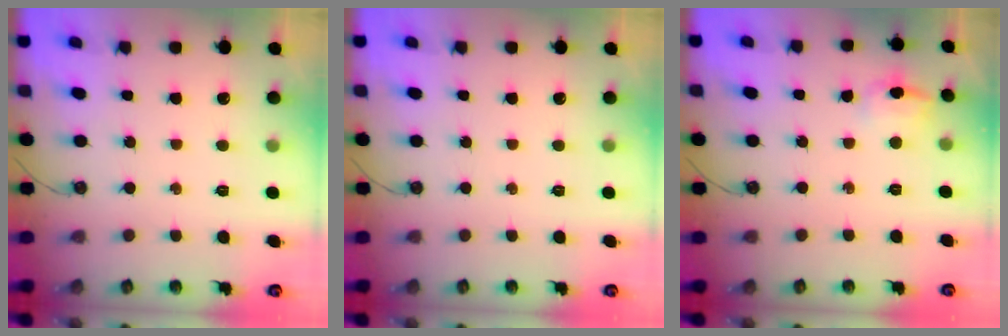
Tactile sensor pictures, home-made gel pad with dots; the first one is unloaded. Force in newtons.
{"total": 0.0}
{"total": 6.9, "press": 6.7, "slide": 1.2}